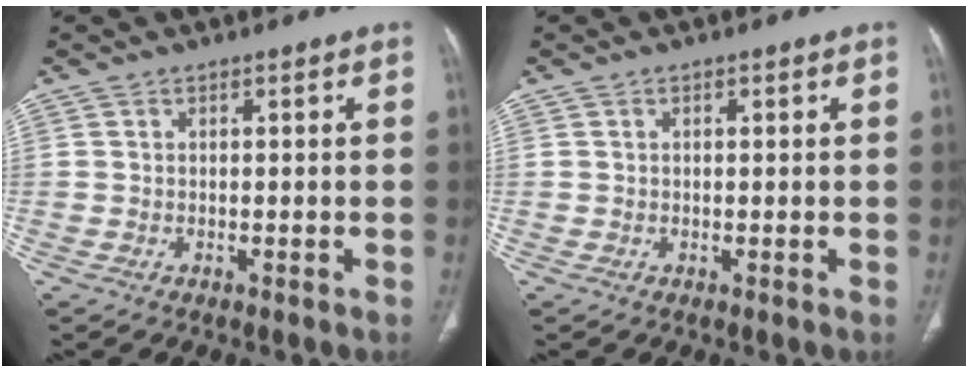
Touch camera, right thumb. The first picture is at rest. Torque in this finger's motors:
{"motor_torque": [-0.49, 0.21, -0.26, 0.07, 0.06]}